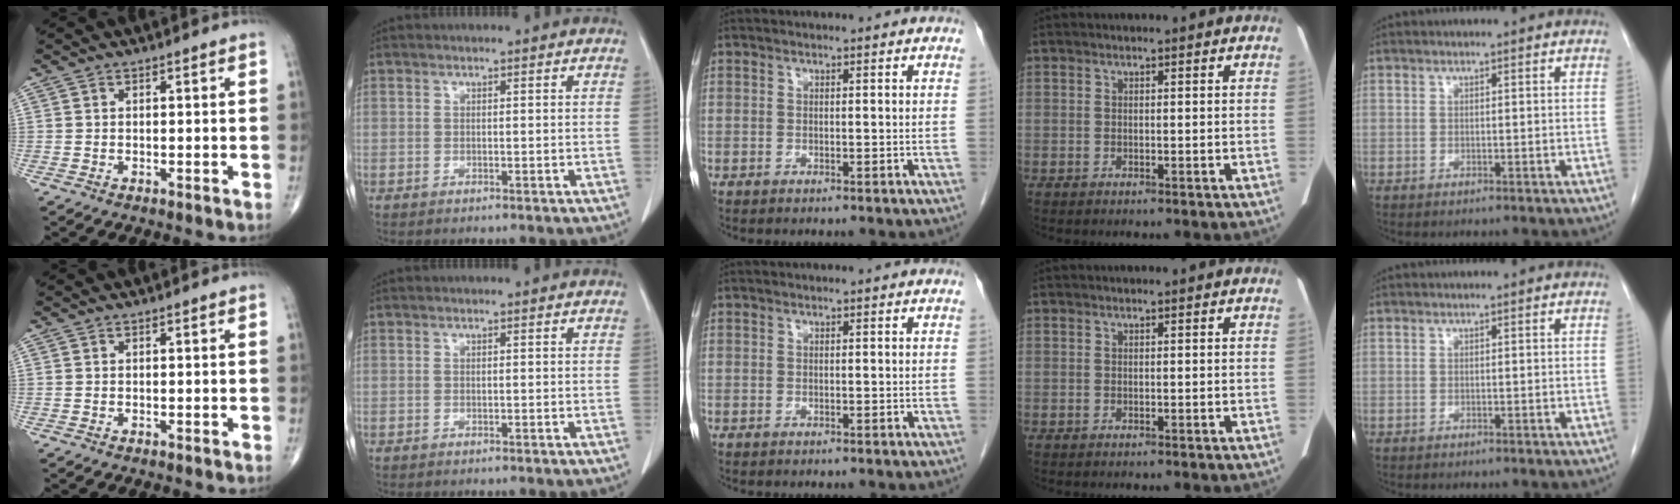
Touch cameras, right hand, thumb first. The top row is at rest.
{}